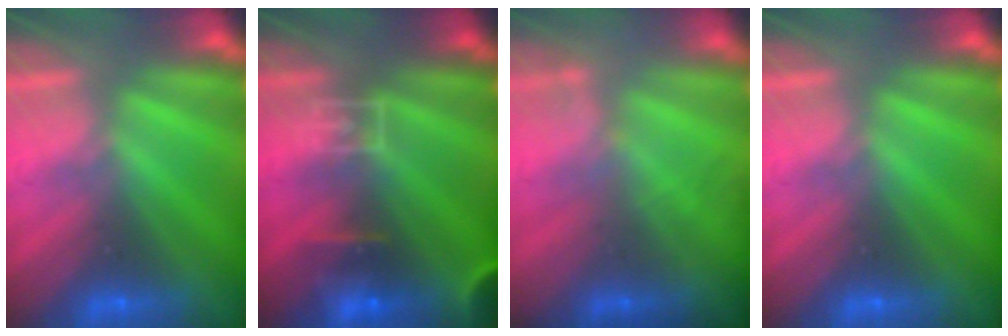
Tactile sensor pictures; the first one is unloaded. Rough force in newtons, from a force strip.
{"total": 7.3}
{"total": 1.8}
{"total": 0.0}